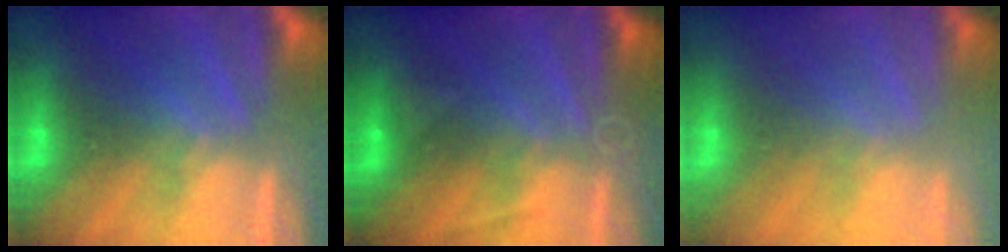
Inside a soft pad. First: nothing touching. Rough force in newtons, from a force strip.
{"total": 2.8}
{"total": 2.8}